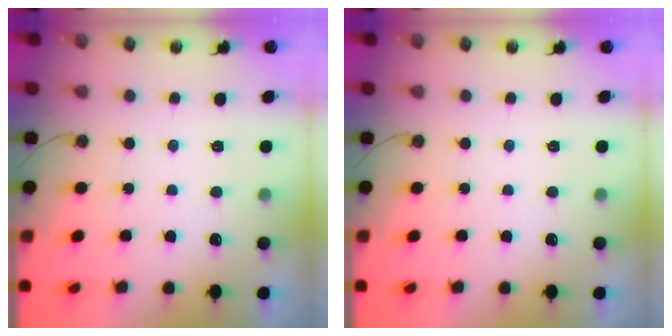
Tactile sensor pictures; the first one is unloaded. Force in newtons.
{"total": 0.0}